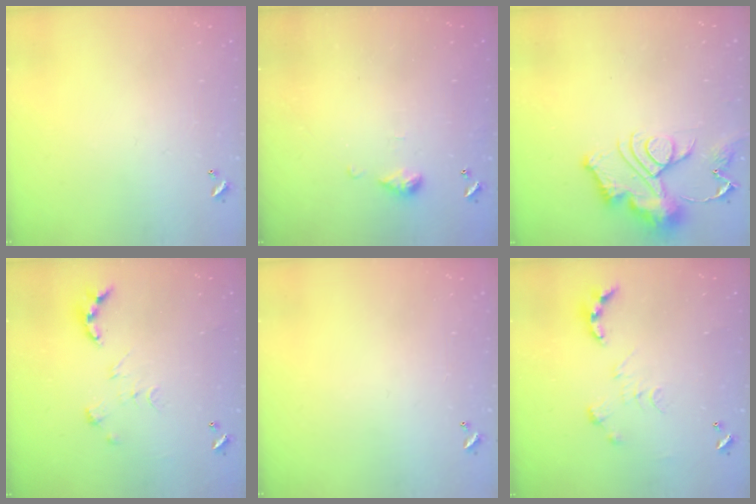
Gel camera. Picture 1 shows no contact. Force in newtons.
{"total": 5.6, "press": 5.5, "slide": 0.7}
{"total": 13.4, "press": 13.4, "slide": 1.4}
{"total": 0.0}
{"total": 0.0}
{"total": 0.0}